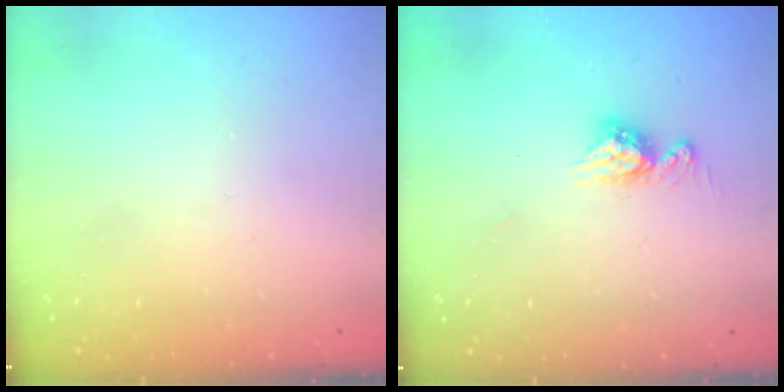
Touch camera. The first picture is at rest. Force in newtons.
{"total": 8.5, "press": 8.4, "slide": 0.8}